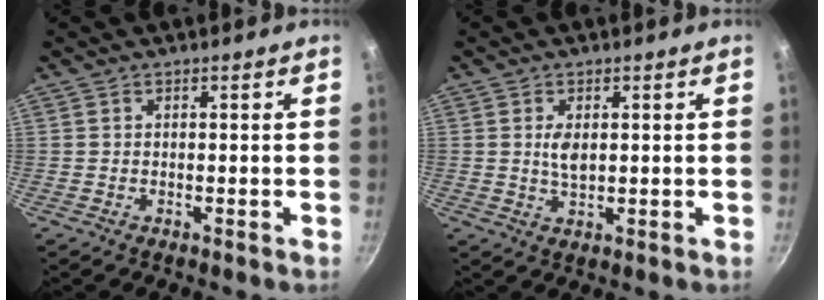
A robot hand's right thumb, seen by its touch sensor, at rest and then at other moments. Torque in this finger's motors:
{"motor_torque": [0.34, 0.12, 0.75, -0.06, 0.06]}